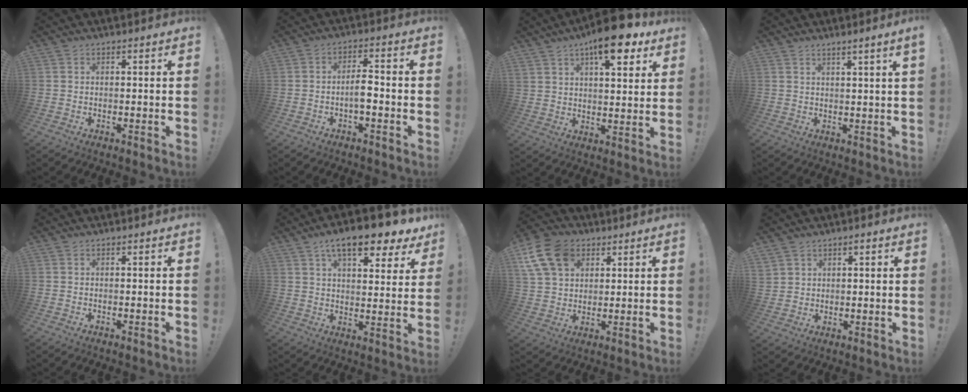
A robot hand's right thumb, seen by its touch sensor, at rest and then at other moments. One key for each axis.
{"total": 5.6, "fx": -1.8, "fy": 2.0, "fz": 4.9, "tx": -0.091, "ty": 0.008, "tz": -0.031}
{"total": 15.4, "fx": 9.1, "fy": 7.2, "fz": 10.1, "tx": -0.131, "ty": -0.056, "tz": 0.152}
{"total": 2.7, "fx": 1.7, "fy": -0.8, "fz": 1.9, "tx": -0.026, "ty": -0.011, "tz": 0.025}
{"total": 0.0}
{"total": 13.4, "fx": 8.6, "fy": 4.6, "fz": 9.1, "tx": -0.134, "ty": -0.054, "tz": 0.142}
{"total": 14.8, "fx": 6.4, "fy": 10.6, "fz": 7.9, "tx": -0.150, "ty": -0.027, "tz": 0.128}
{"total": 5.2, "fx": 2.9, "fy": 4.3, "fz": 0.4, "tx": 0.003, "ty": -0.024, "tz": 0.057}